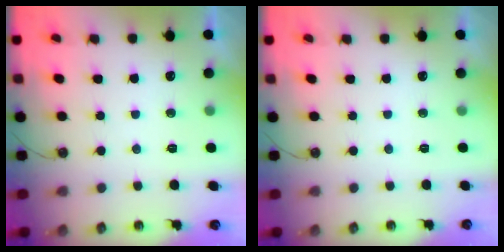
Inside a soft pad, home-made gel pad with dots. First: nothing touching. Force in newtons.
{"total": 0.0}